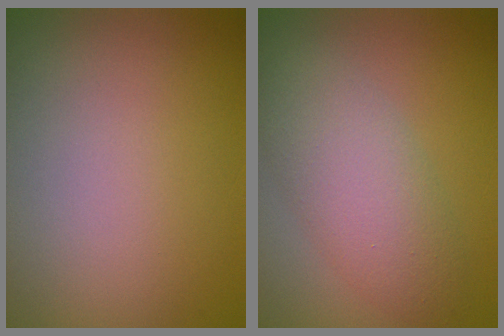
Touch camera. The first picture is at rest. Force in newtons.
{"total": 5.1, "press": 5.1, "slide": 0.1}